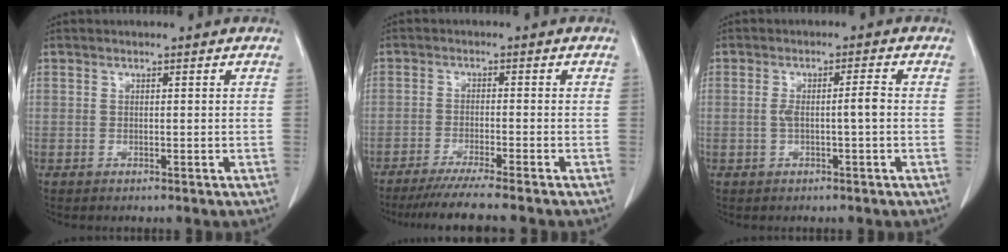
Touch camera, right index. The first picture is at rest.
{"total": 8.0, "force": [-6.9, -1.3, 3.9], "torque": [-0.049, -0.027, -0.112]}
{"total": 3.4, "force": [-0.3, 0.1, 3.4], "torque": [-0.064, 0.009, -0.002]}